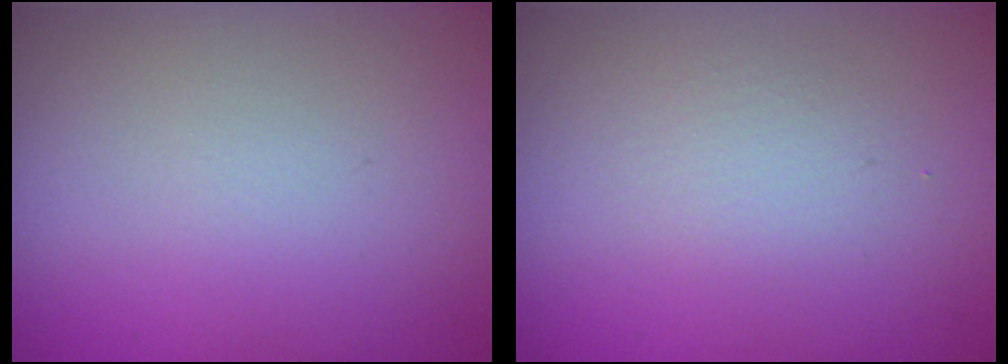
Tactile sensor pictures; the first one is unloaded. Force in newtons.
{"total": 1.4, "press": 1.4, "slide": 0.1}